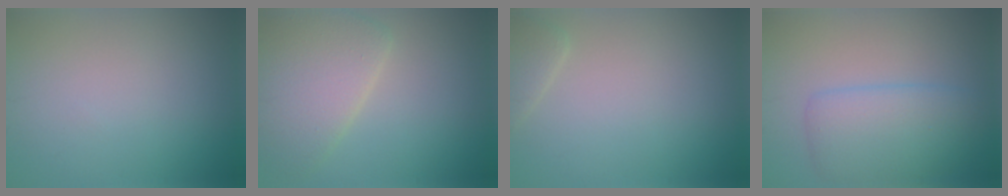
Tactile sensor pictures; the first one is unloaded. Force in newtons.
{"total": 5.8, "press": 5.8, "slide": 0.6}
{"total": 1.6, "press": 1.6, "slide": 0.2}
{"total": 4.8, "press": 4.8, "slide": 0.2}